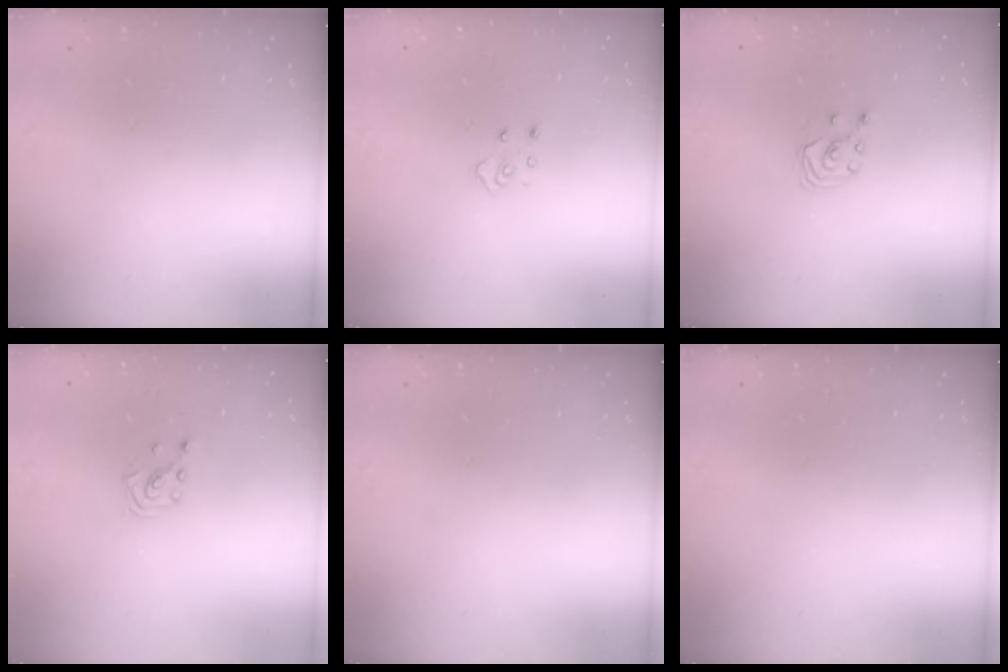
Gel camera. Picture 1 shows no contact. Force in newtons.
{"total": 3.8, "press": 3.8, "slide": 0.4}
{"total": 2.7, "press": 2.7, "slide": 0.3}
{"total": 1.4, "press": 1.4, "slide": 0.1}
{"total": 0.0}
{"total": 0.0}